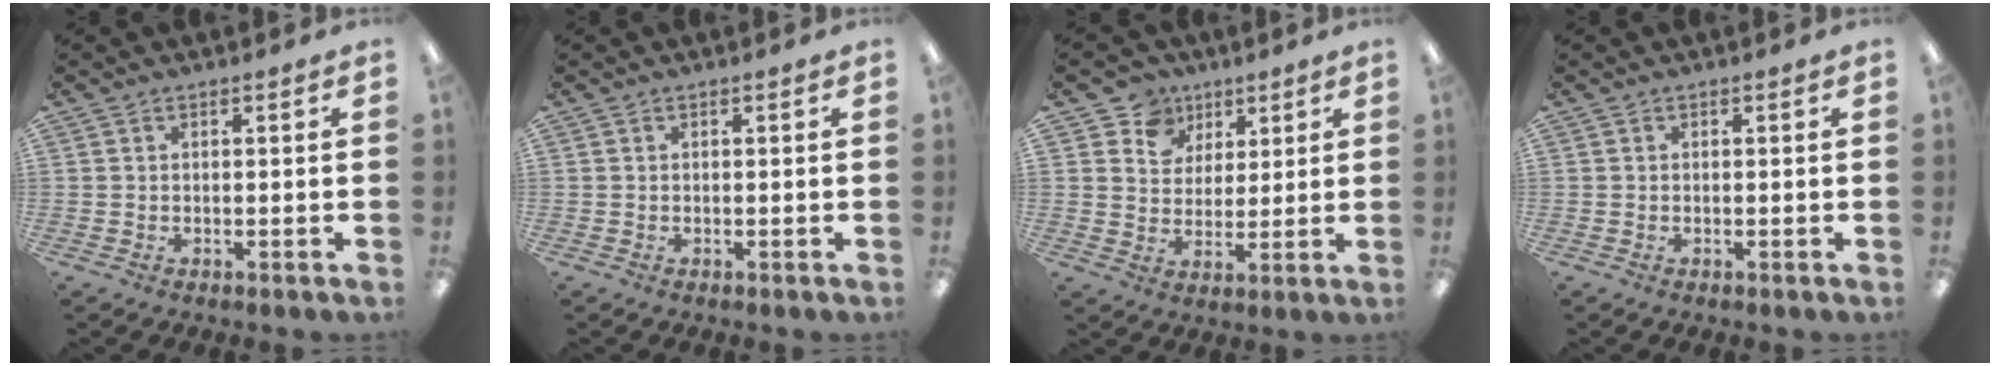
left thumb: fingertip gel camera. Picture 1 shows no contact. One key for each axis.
{"total": 0.0}
{"total": 7.9, "fx": 4.4, "fy": 6.5, "fz": 0.5, "tx": -0.025, "ty": -0.028, "tz": 0.083}
{"total": 0.0}